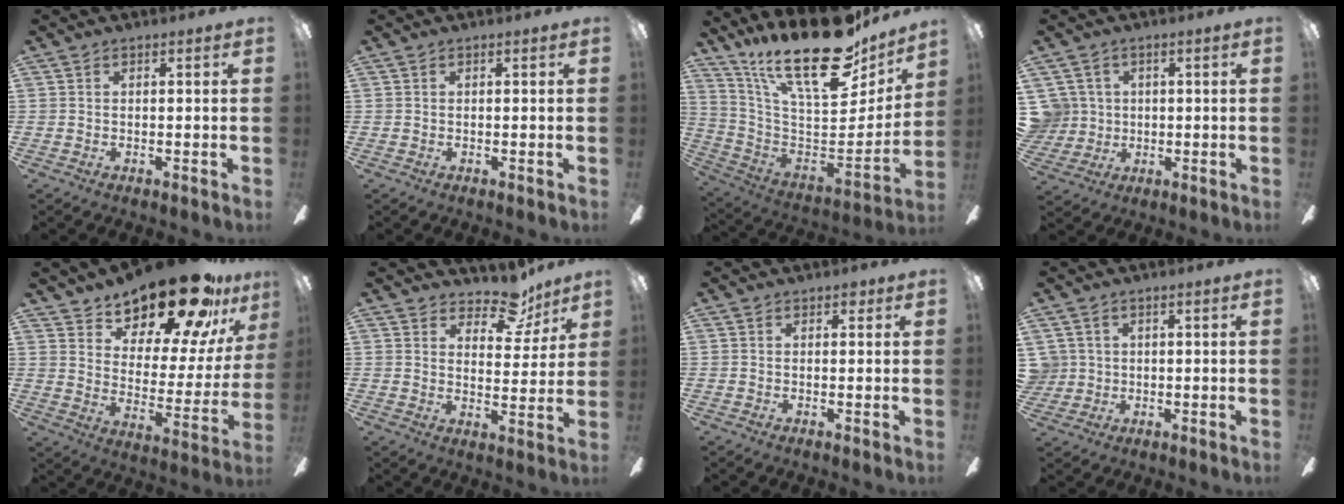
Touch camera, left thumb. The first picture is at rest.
{"total": 0.0}
{"total": 26.2, "force": [17.6, 9.5, 17.0], "torque": [-0.268, -0.122, 0.296]}
{"total": 7.0, "force": [1.5, 6.8, 0.7], "torque": [-0.038, 0.004, 0.033]}
{"total": 22.3, "force": [18.8, 6.8, 9.9], "torque": [-0.153, -0.138, 0.316]}
{"total": 10.4, "force": [8.0, 5.1, 4.3], "torque": [-0.058, -0.046, 0.142]}
{"total": 1.4, "force": [0.8, 0.9, 0.6], "torque": [-0.004, 0.000, 0.012]}
{"total": 3.9, "force": [0.9, 3.8, 0.3], "torque": [-0.010, 0.009, 0.018]}